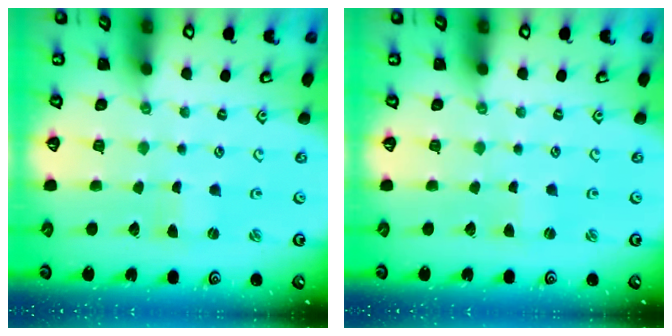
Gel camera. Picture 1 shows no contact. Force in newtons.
{"total": 1.5, "press": 1.4, "slide": 0.2}